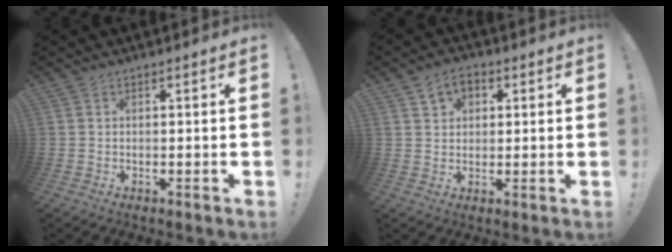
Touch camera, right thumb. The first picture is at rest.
{"total": 5.8, "force": [2.6, 4.1, 3.1], "torque": [-0.039, -0.004, 0.046]}